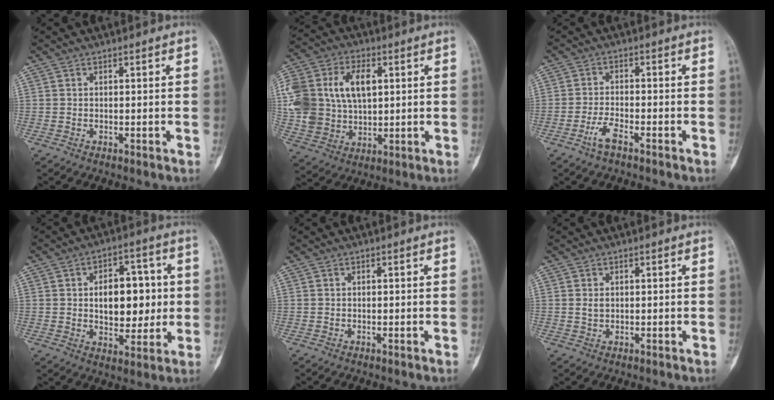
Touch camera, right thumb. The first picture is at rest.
{"total": 22.1, "force": [4.6, 15.6, 15.0], "torque": [-0.331, 0.021, 0.096]}
{"total": 3.7, "force": [-2.4, 0.9, 2.6], "torque": [-0.060, 0.016, -0.048]}
{"total": 13.0, "force": [1.0, 7.9, 10.3], "torque": [-0.101, 0.008, 0.019]}
{"total": 0.0}
{"total": 1.4, "force": [0.3, 1.0, 0.9], "torque": [-0.014, 0.000, 0.008]}